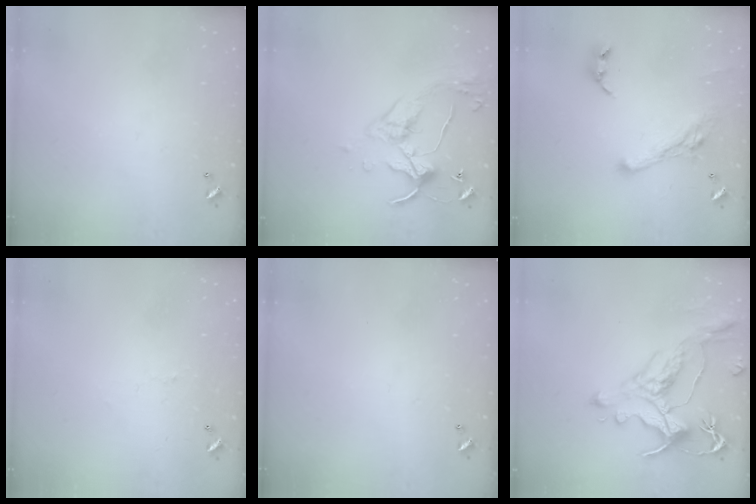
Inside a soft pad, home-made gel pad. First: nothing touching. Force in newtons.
{"total": 6.7, "press": 6.6, "slide": 1.1}
{"total": 7.4, "press": 7.2, "slide": 1.3}
{"total": 1.6, "press": 1.5, "slide": 0.5}
{"total": 0.0}
{"total": 1.7, "press": 1.2, "slide": 1.1}